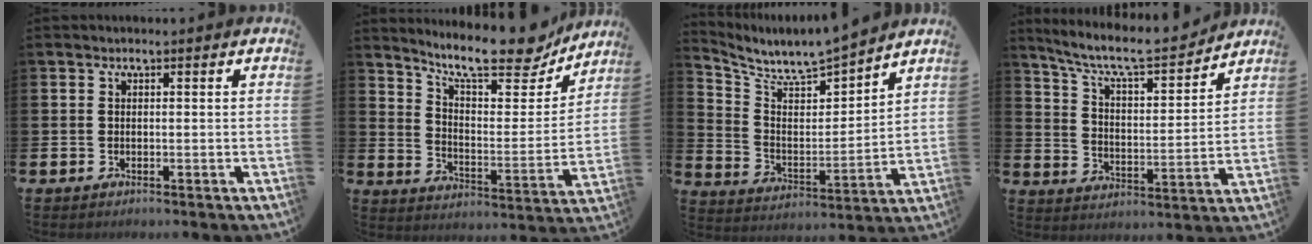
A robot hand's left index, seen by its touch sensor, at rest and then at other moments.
{"total": 12.8, "force": [11.2, 3.0, 5.4], "torque": [-0.108, -0.078, 0.192]}
{"total": 6.5, "force": [6.4, 0.6, 1.3], "torque": [-0.059, -0.060, 0.106]}
{"total": 8.6, "force": [7.7, 1.5, 3.3], "torque": [-0.092, -0.053, 0.131]}